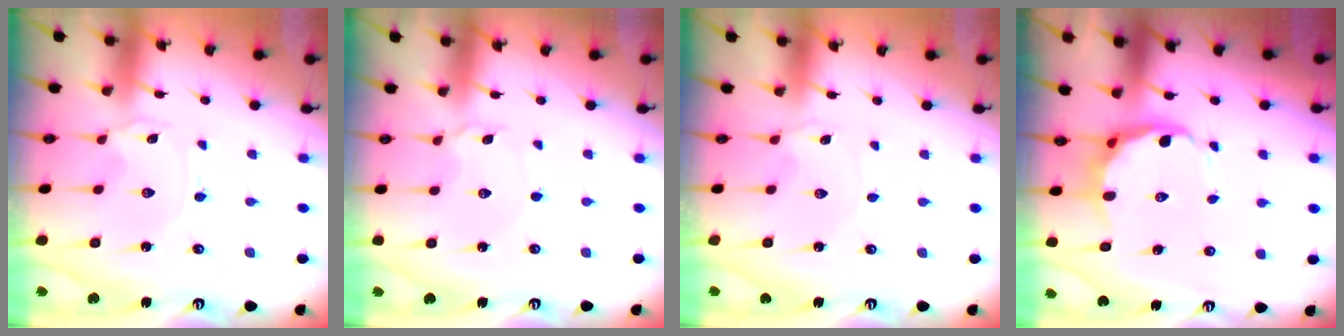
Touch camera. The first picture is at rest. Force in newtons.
{"total": 2.8, "press": 2.8, "slide": 0.3}
{"total": 0.9, "press": 0.8, "slide": 0.2}
{"total": 7.4, "press": 7.1, "slide": 1.9}